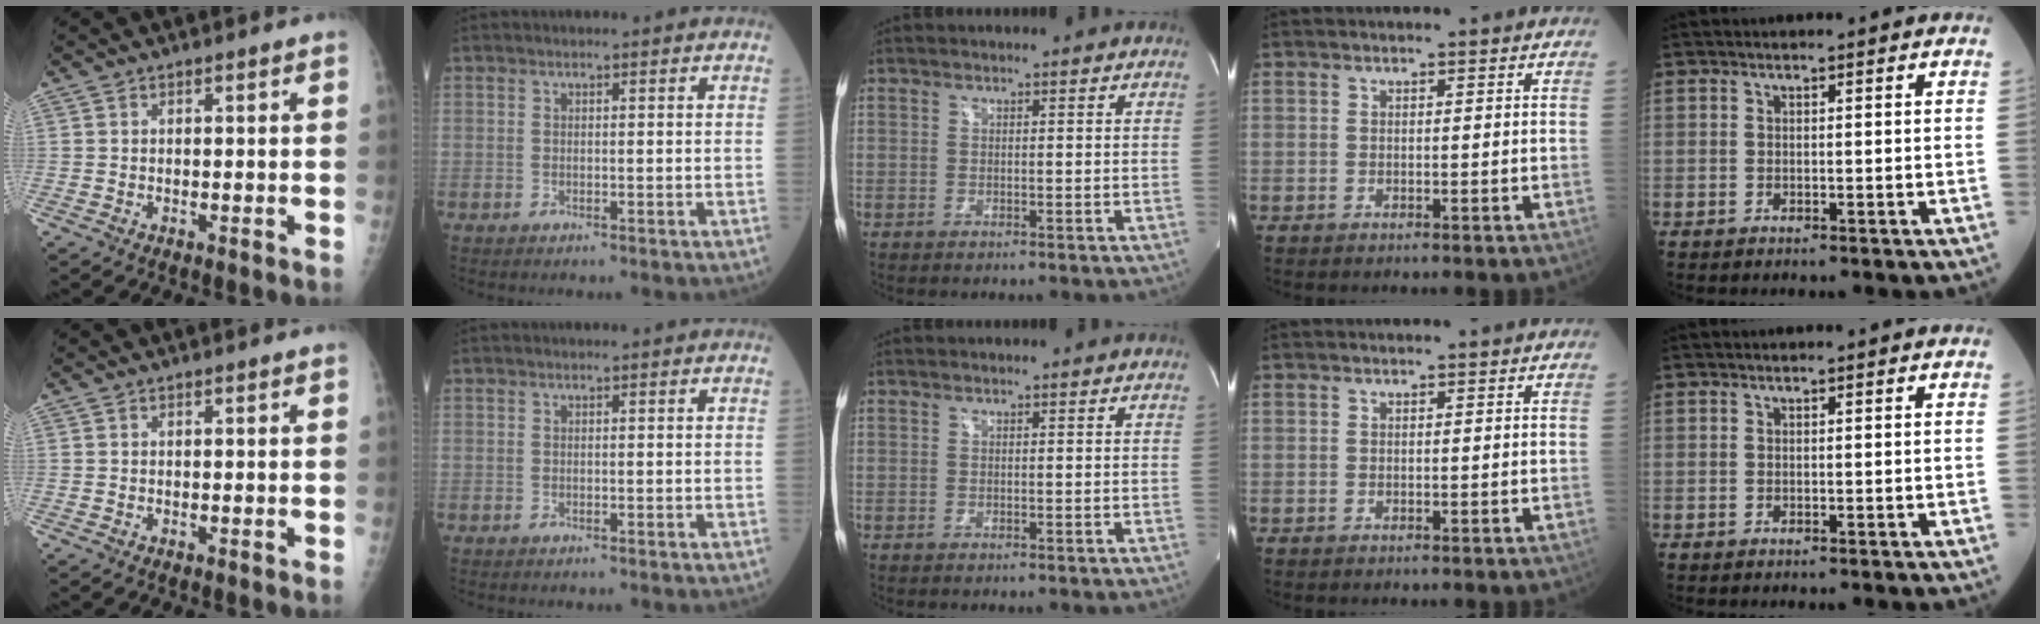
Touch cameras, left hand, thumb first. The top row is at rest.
{}